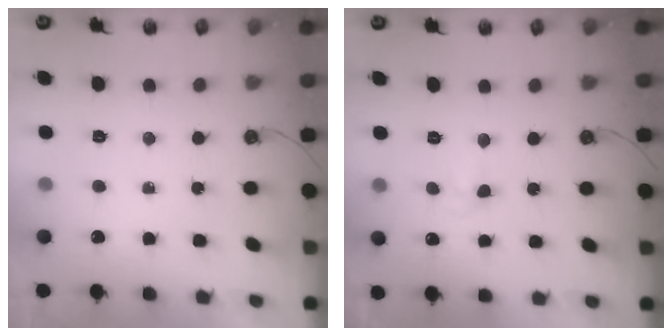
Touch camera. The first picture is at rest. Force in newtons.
{"total": 5.0, "press": 3.7, "slide": 3.4}